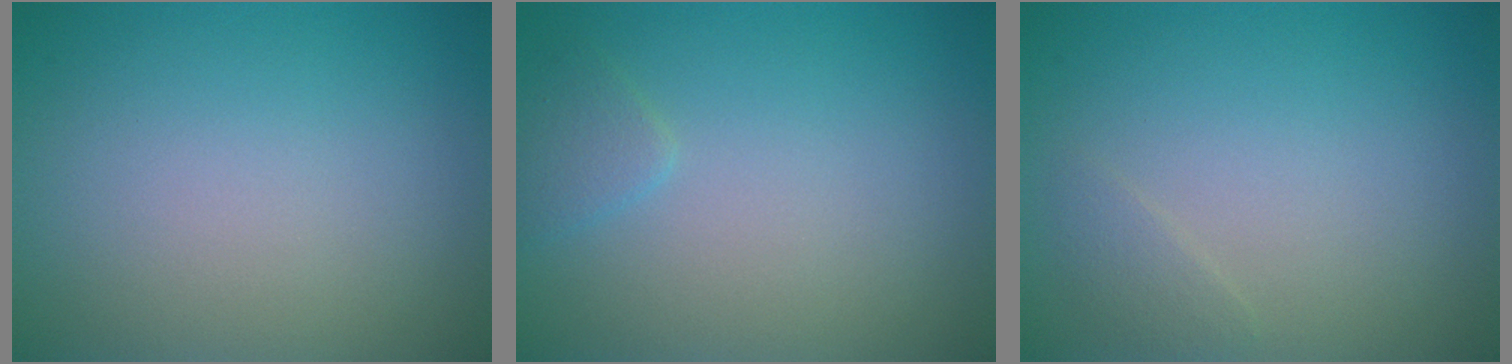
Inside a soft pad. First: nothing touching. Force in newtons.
{"total": 1.2, "press": 1.2, "slide": 0.1}
{"total": 0.9, "press": 0.9, "slide": 0.0}